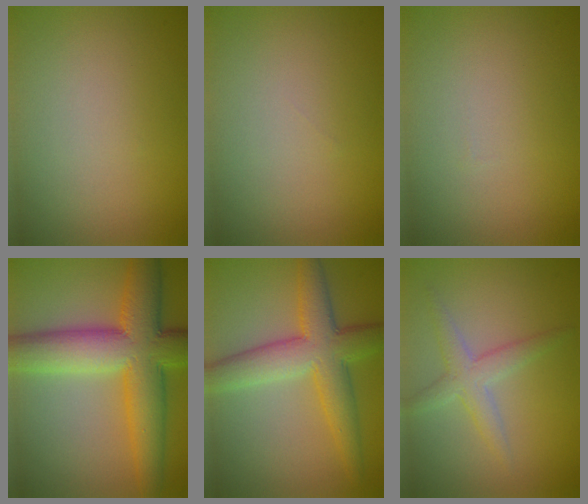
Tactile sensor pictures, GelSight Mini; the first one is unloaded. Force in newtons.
{"total": 0.0}
{"total": 0.0}
{"total": 10.7, "press": 10.7, "slide": 0.1}
{"total": 6.6, "press": 6.6, "slide": 0.1}
{"total": 2.6, "press": 2.6, "slide": 0.1}